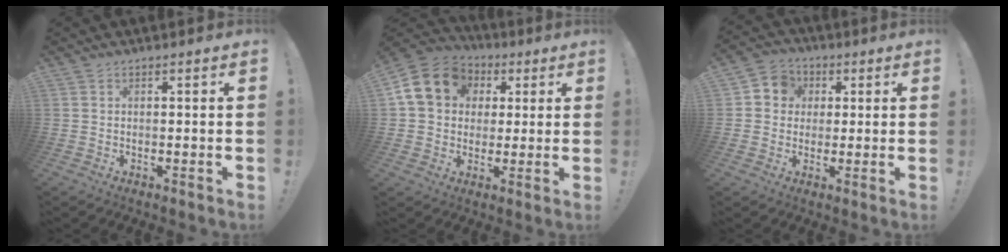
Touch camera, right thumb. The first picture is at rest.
{"total": 15.4, "force": [4.4, 12.7, 7.6], "torque": [-0.117, -0.004, 0.090]}
{"total": 7.0, "force": [0.6, 6.7, 2.0], "torque": [-0.031, 0.011, 0.016]}